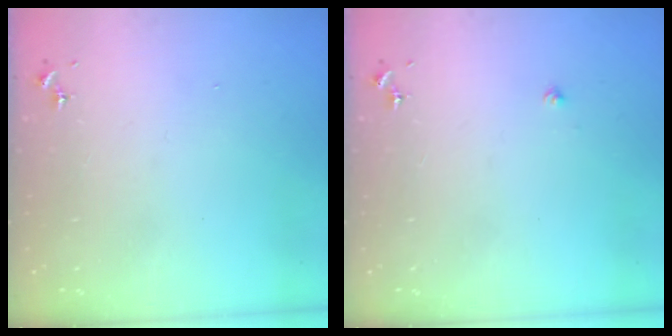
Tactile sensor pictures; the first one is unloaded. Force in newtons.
{"total": 1.4, "press": 1.4, "slide": 0.2}